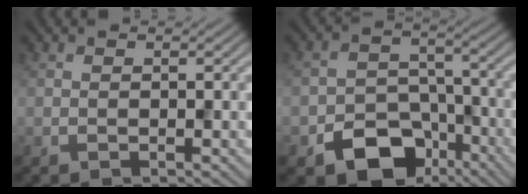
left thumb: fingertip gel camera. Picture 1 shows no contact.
{"total": 10.0, "force": [-5.8, 6.5, 4.8], "torque": [-0.083, -0.020, -0.101]}